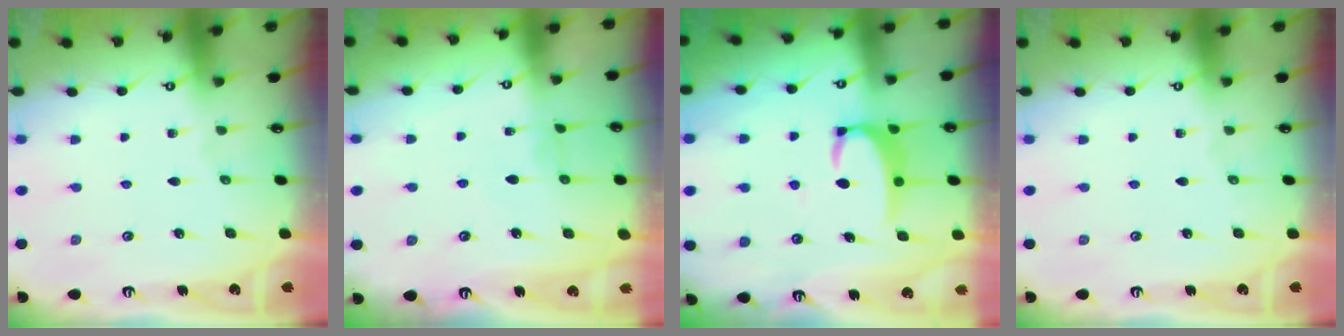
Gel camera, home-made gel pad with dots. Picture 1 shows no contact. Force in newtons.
{"total": 0.0}
{"total": 3.4, "press": 3.4, "slide": 0.3}
{"total": 0.0}